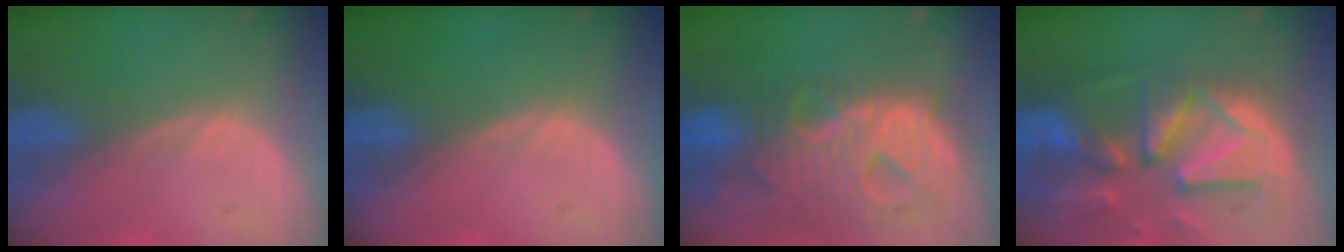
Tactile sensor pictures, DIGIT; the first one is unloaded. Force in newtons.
{"total": 0.0}
{"total": 13.0, "press": 10.9, "slide": 7.0}
{"total": 13.2, "press": 11.4, "slide": 6.6}